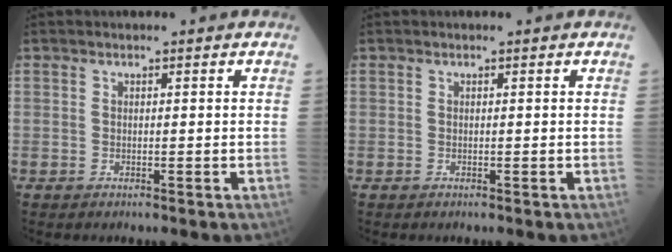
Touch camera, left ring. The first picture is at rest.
{"total": 0.0}